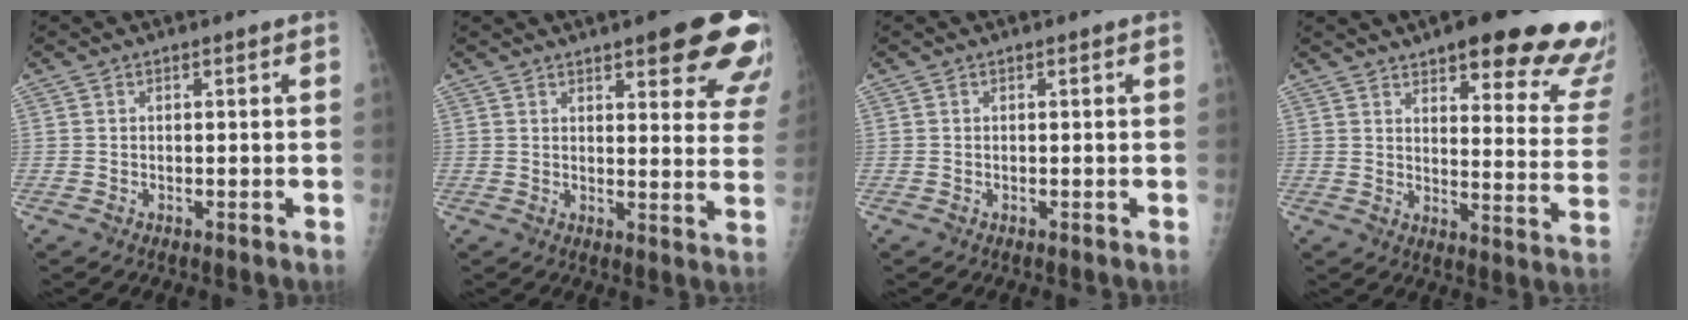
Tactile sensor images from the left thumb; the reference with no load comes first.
{"total": 16.3, "force": [10.1, 4.6, 12.0], "torque": [-0.113, -0.040, 0.110]}
{"total": 0.0}
{"total": 23.7, "force": [16.5, 6.3, 15.8], "torque": [-0.160, -0.076, 0.195]}